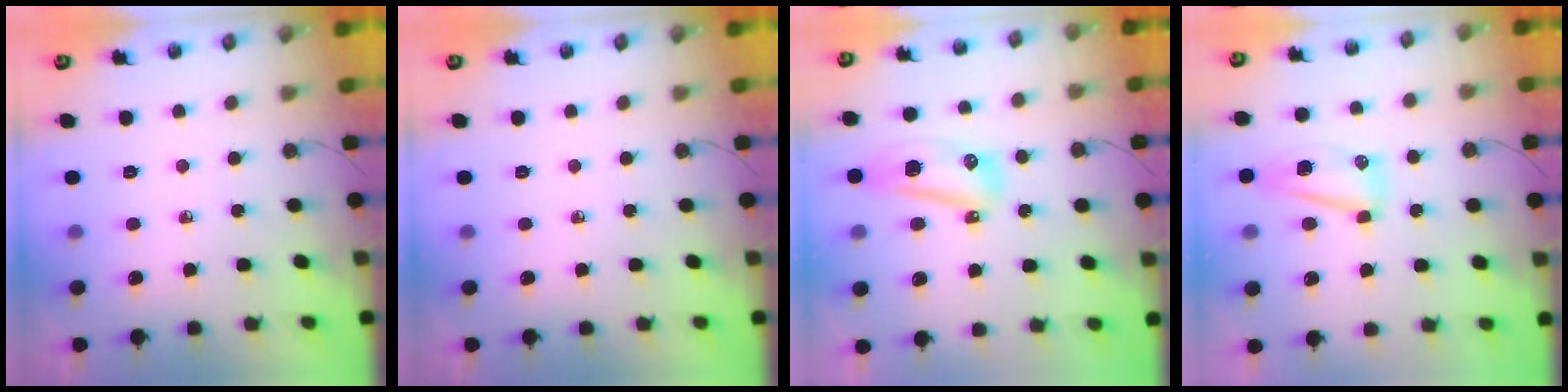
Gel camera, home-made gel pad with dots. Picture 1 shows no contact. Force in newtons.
{"total": 0.0}
{"total": 10.0, "press": 9.9, "slide": 0.9}
{"total": 8.2, "press": 8.2, "slide": 0.8}